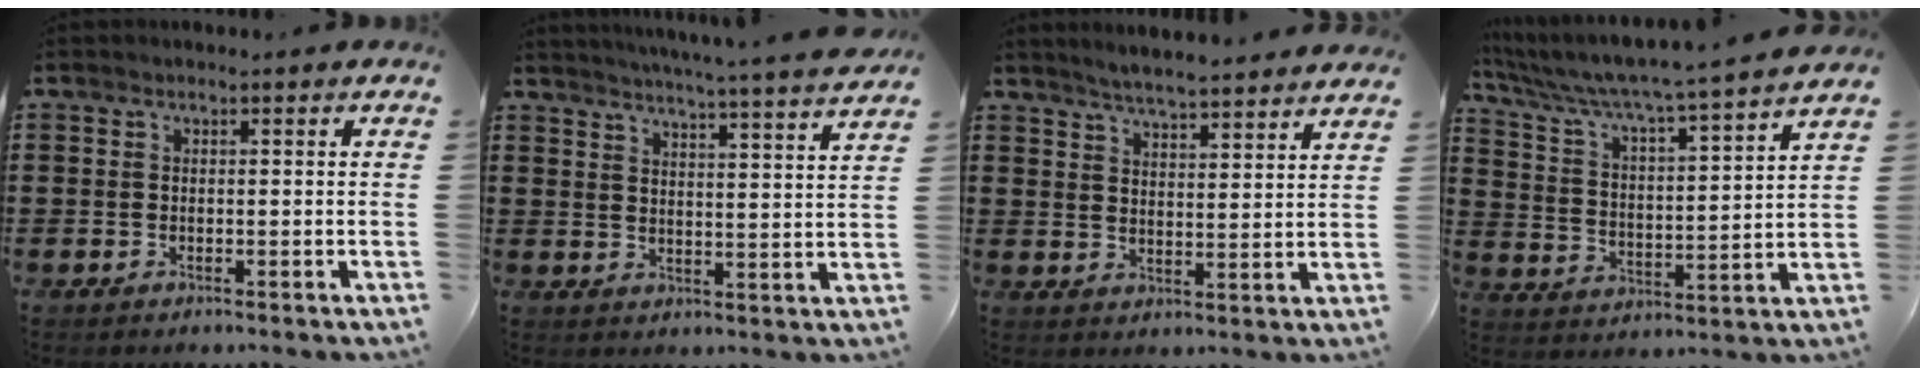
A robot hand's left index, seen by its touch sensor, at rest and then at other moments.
{"total": 4.7, "force": [4.4, -1.1, 1.2], "torque": [-0.041, -0.033, 0.072]}
{"total": 4.2, "force": [4.1, -0.6, 0.5], "torque": [-0.025, -0.024, 0.071]}
{"total": 5.5, "force": [4.9, -0.7, 2.4], "torque": [-0.070, -0.045, 0.074]}